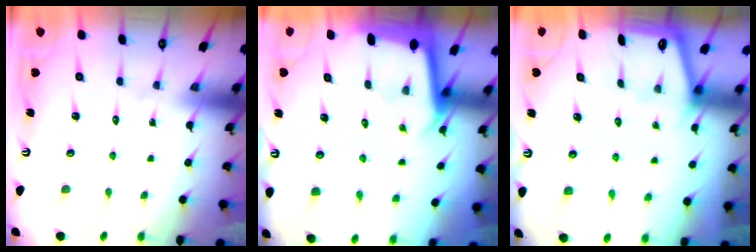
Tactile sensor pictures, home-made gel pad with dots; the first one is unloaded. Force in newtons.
{"total": 2.2, "press": 2.2, "slide": 0.1}
{"total": 1.3, "press": 1.2, "slide": 0.2}